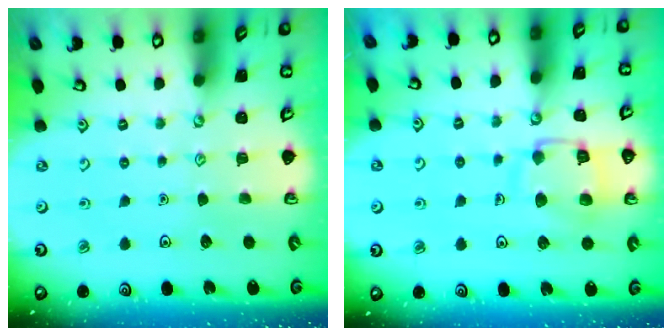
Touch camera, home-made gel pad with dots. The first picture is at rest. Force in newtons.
{"total": 12.2, "press": 12.1, "slide": 1.2}